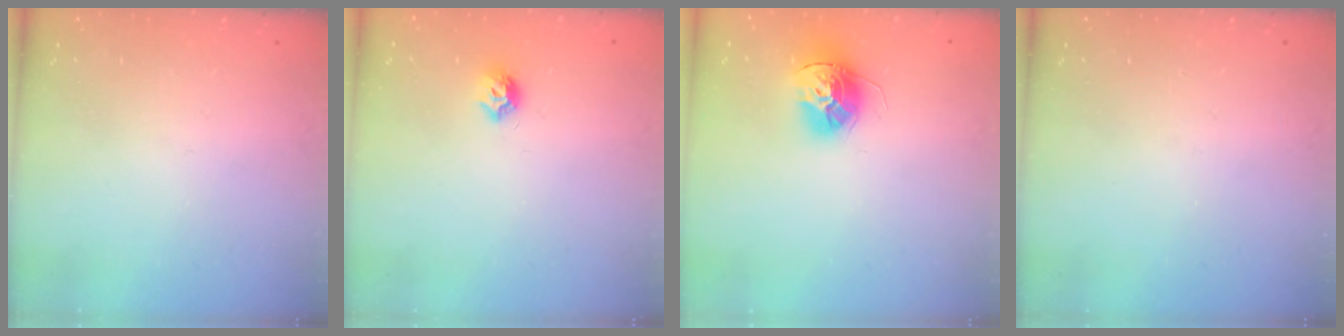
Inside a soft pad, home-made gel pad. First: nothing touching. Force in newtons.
{"total": 6.3, "press": 6.3, "slide": 0.1}
{"total": 13.5, "press": 13.5, "slide": 1.0}
{"total": 0.0}